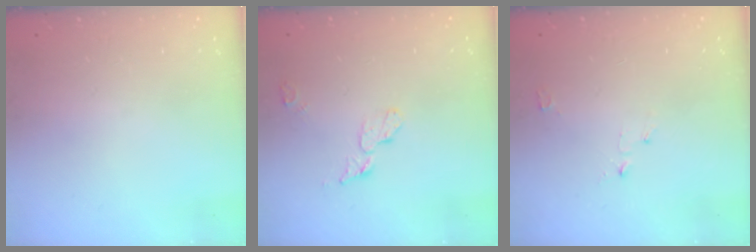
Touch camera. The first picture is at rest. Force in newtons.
{"total": 4.8, "press": 4.8, "slide": 0.3}
{"total": 2.7, "press": 2.6, "slide": 0.3}